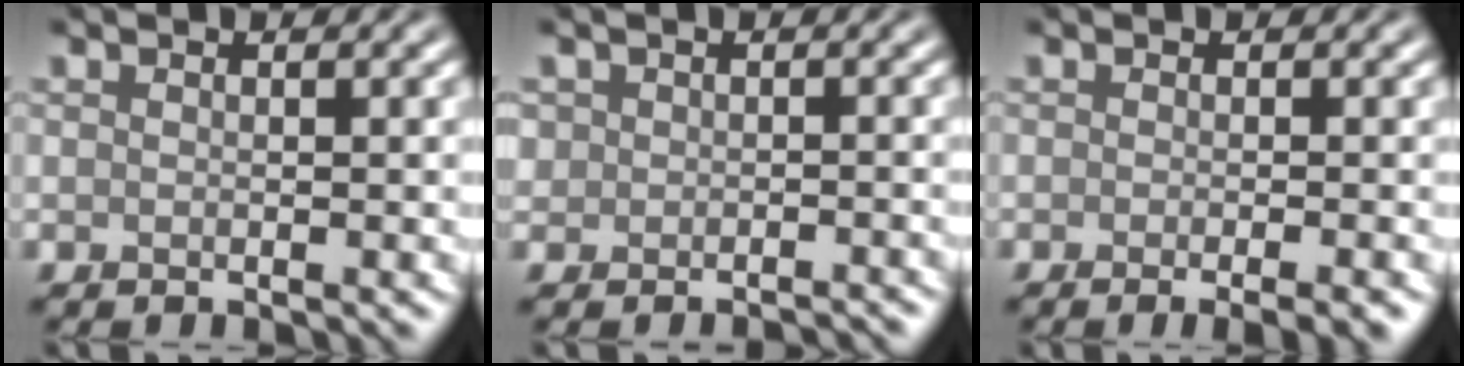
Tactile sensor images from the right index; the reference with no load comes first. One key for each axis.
{"total": 1.6, "fx": -0.9, "fy": 1.3, "fz": -0.2, "tx": 0.022, "ty": -0.001, "tz": -0.016}
{"total": 3.1, "fx": -1.3, "fy": 0.9, "fz": 2.7, "tx": -0.018, "ty": 0.002, "tz": -0.020}